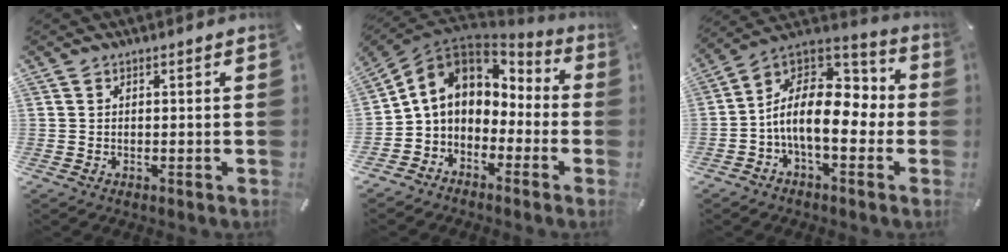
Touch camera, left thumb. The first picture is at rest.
{"total": 9.4, "force": [0.5, 8.3, 4.5], "torque": [-0.103, 0.004, 0.010]}
{"total": 15.6, "force": [-2.7, 8.8, 12.7], "torque": [-0.220, 0.003, -0.045]}